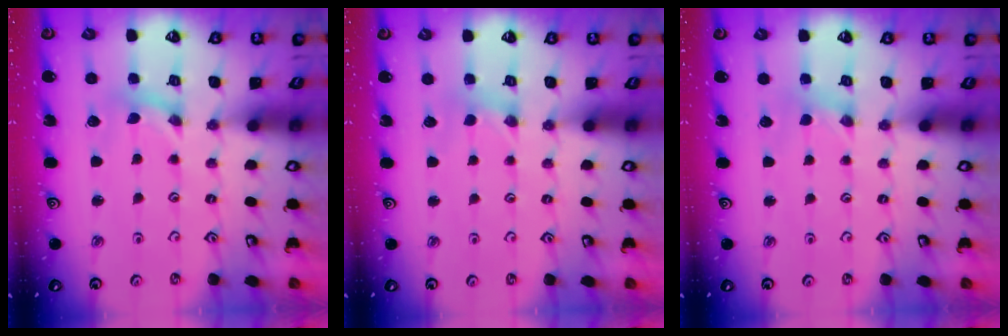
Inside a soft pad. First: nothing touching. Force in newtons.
{"total": 2.5, "press": 2.5, "slide": 0.4}
{"total": 1.9, "press": 1.9, "slide": 0.3}